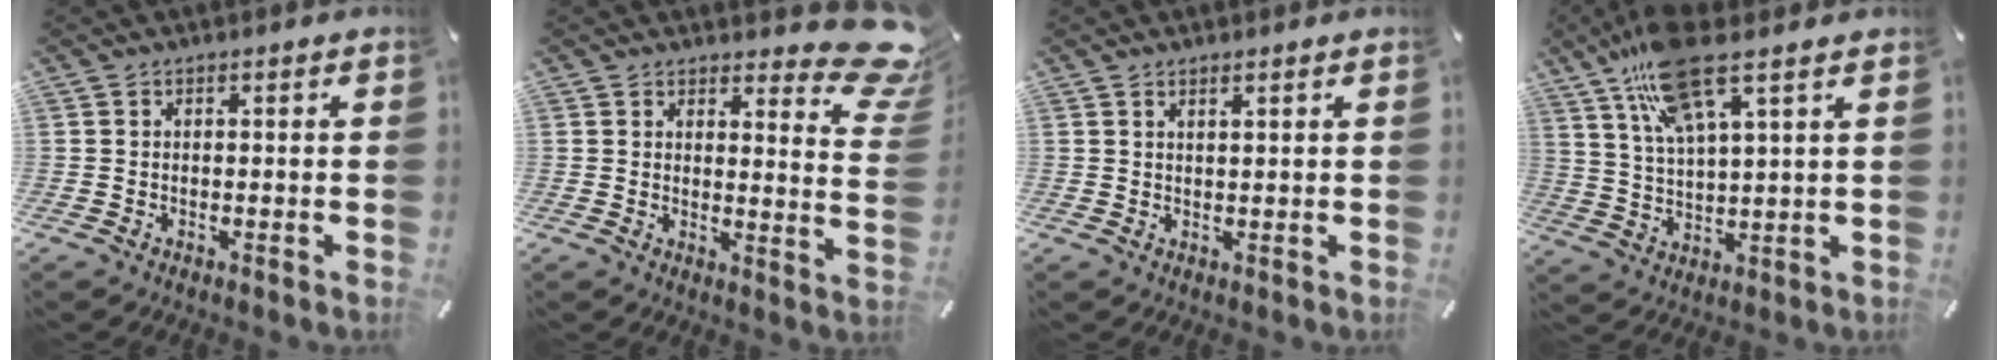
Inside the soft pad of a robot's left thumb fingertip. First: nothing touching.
{"total": 10.7, "force": [7.7, 4.7, 5.9], "torque": [-0.057, -0.068, 0.132]}
{"total": 1.2, "force": [1.0, -0.1, 0.7], "torque": [-0.014, -0.003, 0.019]}
{"total": 15.4, "force": [10.0, 4.1, 11.0], "torque": [-0.233, -0.026, 0.173]}